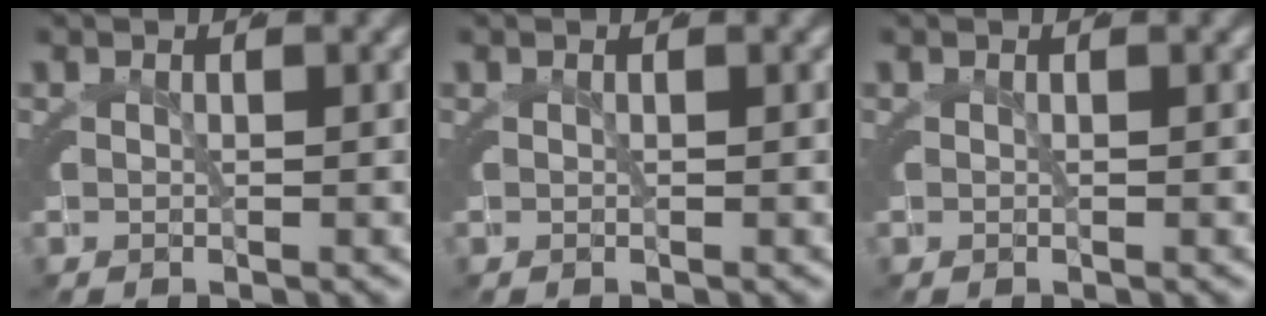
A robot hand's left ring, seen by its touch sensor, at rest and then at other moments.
{"total": 0.0}
{"total": 0.0}